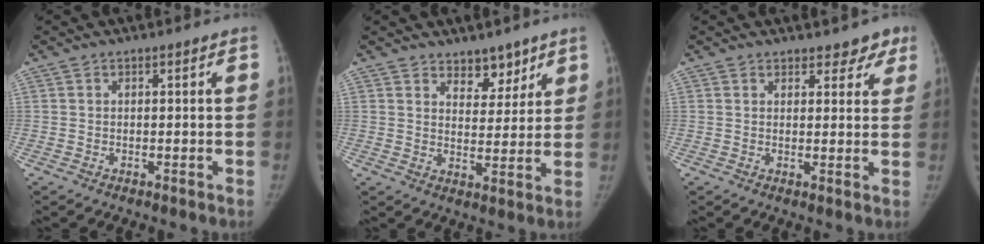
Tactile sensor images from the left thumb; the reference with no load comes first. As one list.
[{"total": 5.9, "force": [4.4, 3.3, 2.2], "torque": [0.004, -0.033, 0.070]}, {"total": 4.4, "force": [3.5, 2.5, 0.7], "torque": [0.031, -0.017, 0.033]}]